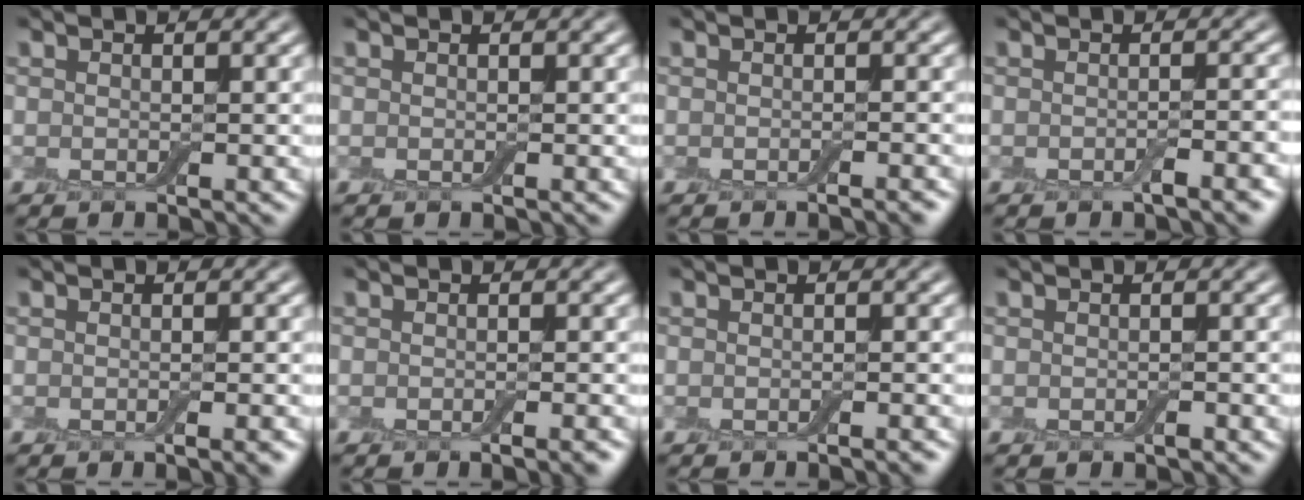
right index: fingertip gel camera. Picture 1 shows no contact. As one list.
[{"total": 0.0}, {"total": 1.4, "force": [-0.8, 0.2, 1.1], "torque": [-0.007, 0.001, -0.012]}, {"total": 2.2, "force": [-1.1, 0.5, 1.9], "torque": [-0.022, 0.002, -0.019]}, {"total": 1.5, "force": [-0.6, 0.3, 1.4], "torque": [-0.011, 0.000, -0.009]}, {"total": 1.7, "force": [-0.9, 0.3, 1.4], "torque": [-0.011, 0.002, -0.013]}, {"total": 1.0, "force": [-0.6, 0.1, 0.8], "torque": [-0.006, 0.000, -0.011]}, {"total": 0.5, "force": [-0.3, 0.2, 0.4], "torque": [-0.006, 0.001, -0.004]}]